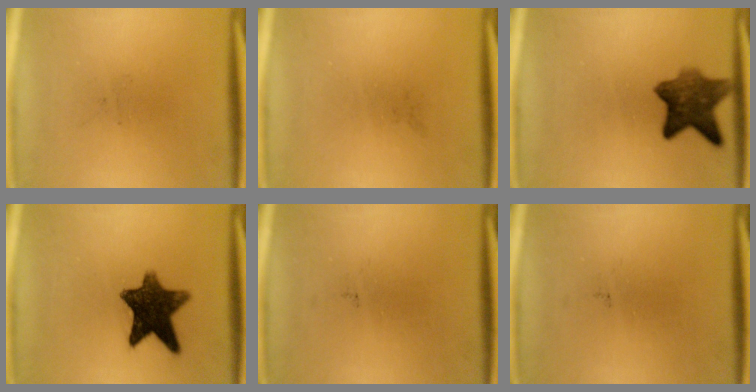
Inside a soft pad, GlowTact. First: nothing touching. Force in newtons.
{"total": 0.0}
{"total": 7.7}
{"total": 10.9}
{"total": 0.0}
{"total": 0.0}